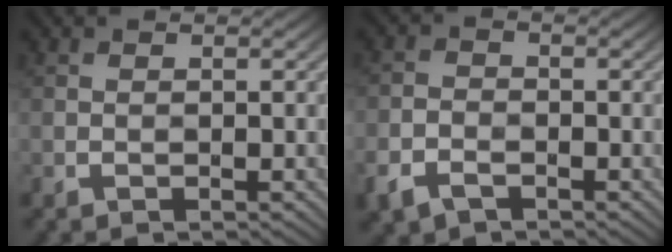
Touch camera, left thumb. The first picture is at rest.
{"total": 4.2, "force": [-2.0, 2.7, 2.4], "torque": [-0.053, -0.005, -0.050]}